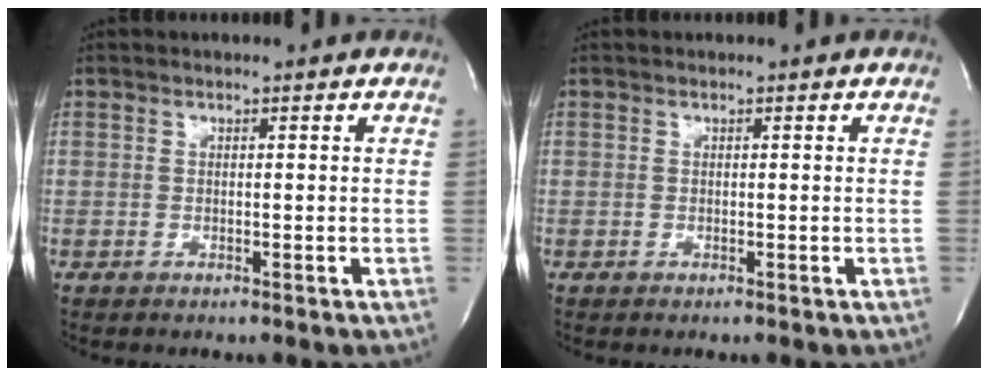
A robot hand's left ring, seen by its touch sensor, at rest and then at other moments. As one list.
[{"total": 0.0}]